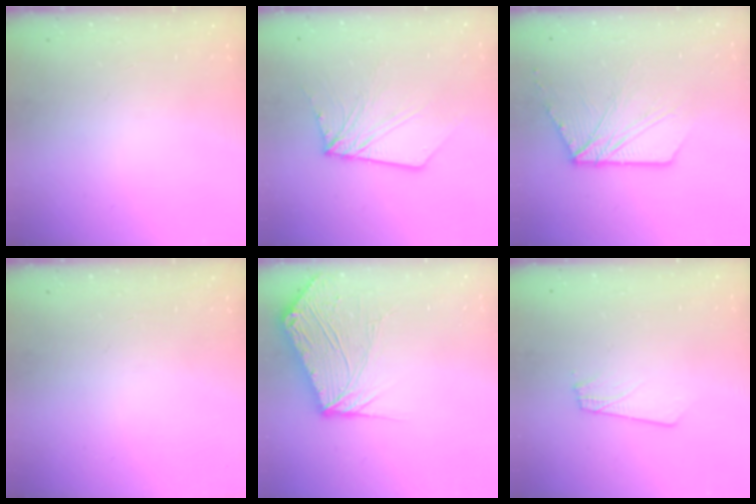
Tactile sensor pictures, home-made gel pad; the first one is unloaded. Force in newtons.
{"total": 8.6, "press": 8.5, "slide": 1.0}
{"total": 13.2, "press": 13.1, "slide": 1.4}
{"total": 0.0}
{"total": 11.2, "press": 11.1, "slide": 1.4}
{"total": 1.8, "press": 1.8, "slide": 0.1}